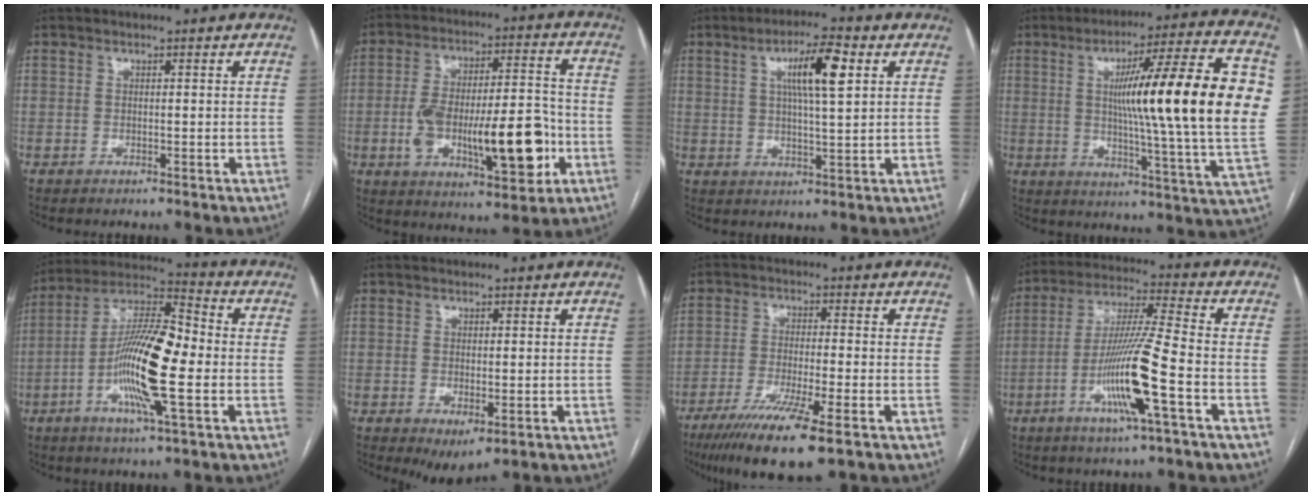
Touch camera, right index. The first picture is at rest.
{"total": 18.3, "force": [-4.6, 5.4, 16.9], "torque": [-0.278, 0.014, -0.063]}
{"total": 8.5, "force": [2.9, 1.0, 7.9], "torque": [-0.138, 0.009, 0.048]}
{"total": 24.4, "force": [4.0, -0.1, 24.1], "torque": [-0.310, 0.009, 0.046]}
{"total": 15.7, "force": [-3.1, 2.1, 15.2], "torque": [-0.290, 0.006, -0.062]}
{"total": 3.8, "force": [-1.5, 1.6, 3.1], "torque": [-0.045, -0.013, -0.009]}
{"total": 11.3, "force": [-6.7, 0.4, 9.1], "torque": [-0.158, -0.031, -0.112]}
{"total": 13.1, "force": [-4.7, -0.7, 12.2], "torque": [-0.240, -0.009, -0.094]}